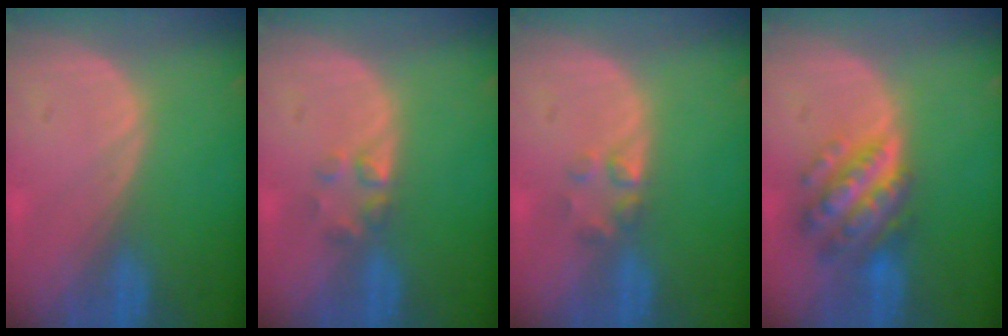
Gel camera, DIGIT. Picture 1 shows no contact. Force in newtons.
{"total": 2.2, "press": 2.2, "slide": 0.2}
{"total": 2.2, "press": 2.2, "slide": 0.2}
{"total": 7.7, "press": 7.7, "slide": 0.4}